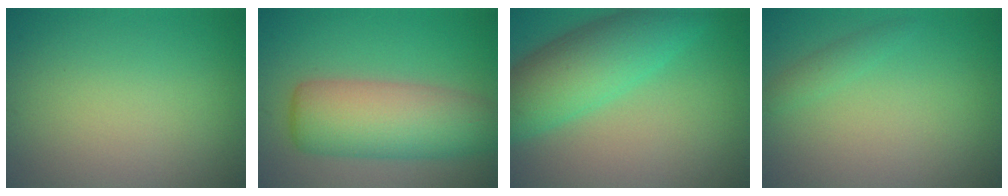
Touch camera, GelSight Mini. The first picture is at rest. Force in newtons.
{"total": 7.8, "press": 7.8, "slide": 0.2}
{"total": 7.4, "press": 7.4, "slide": 0.2}
{"total": 1.1, "press": 1.1, "slide": 0.1}